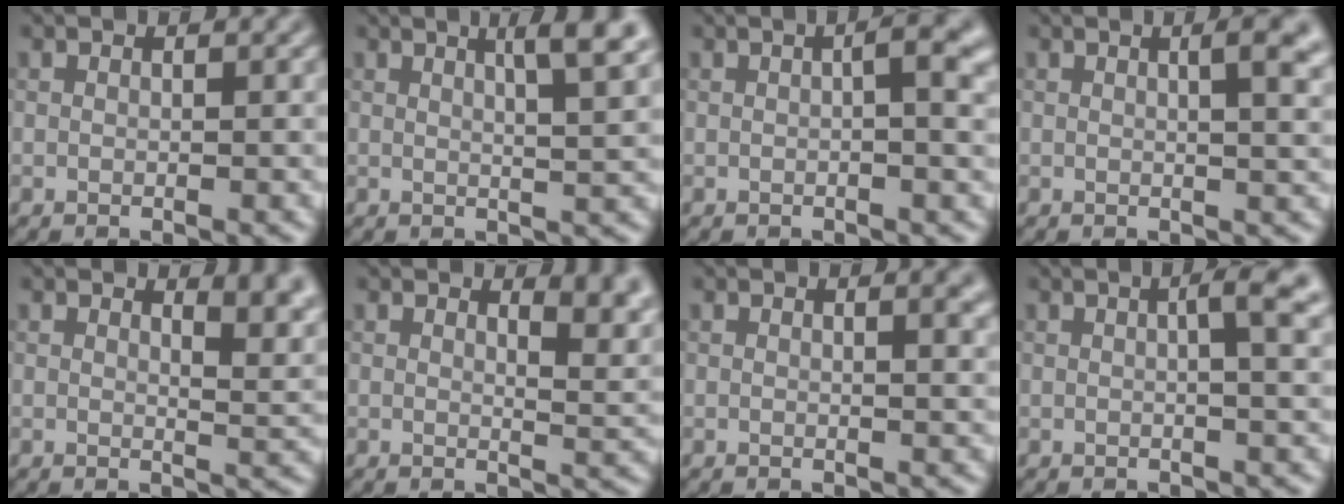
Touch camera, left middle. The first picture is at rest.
{"total": 4.8, "force": [2.4, 1.0, 4.0], "torque": [-0.044, 0.013, 0.023]}
{"total": 3.1, "force": [0.3, 0.7, 3.0], "torque": [-0.042, 0.009, 0.001]}
{"total": 4.9, "force": [1.5, 1.8, 4.3], "torque": [-0.030, 0.017, 0.011]}
{"total": 4.9, "force": [2.9, 2.0, 3.4], "torque": [-0.022, 0.003, 0.039]}
{"total": 4.3, "force": [2.7, 1.7, 2.9], "torque": [-0.022, -0.003, 0.037]}
{"total": 2.2, "force": [1.0, 0.8, 1.8], "torque": [-0.010, 0.004, 0.012]}
{"total": 4.6, "force": [0.9, 1.3, 4.3], "torque": [-0.046, 0.018, 0.006]}